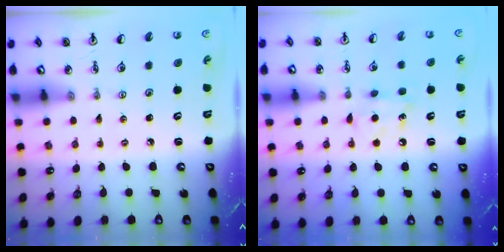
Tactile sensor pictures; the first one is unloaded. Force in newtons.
{"total": 7.6, "press": 7.5, "slide": 1.0}